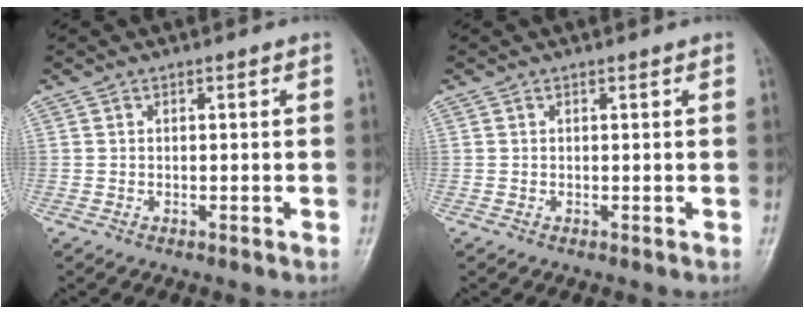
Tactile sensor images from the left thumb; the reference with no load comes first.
{"total": 0.0}